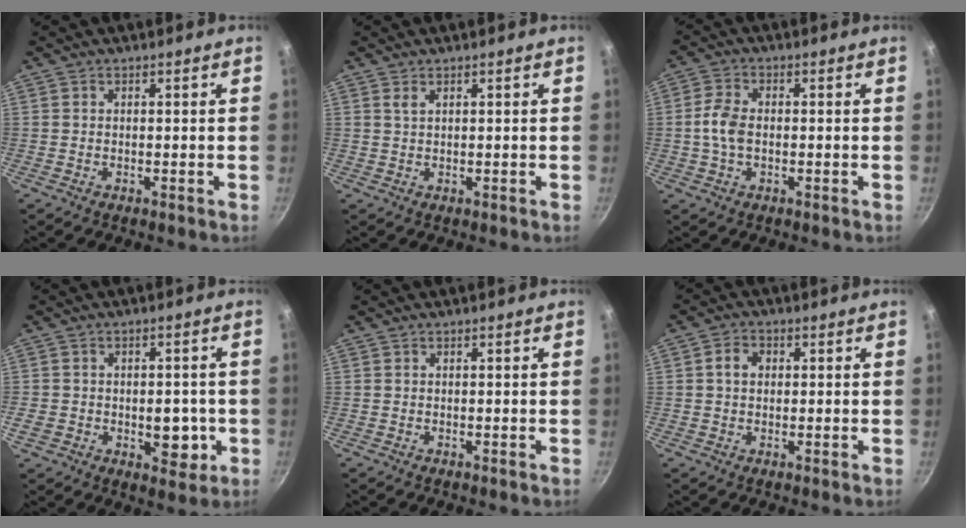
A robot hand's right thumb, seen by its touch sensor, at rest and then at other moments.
{"total": 1.1, "force": [0.6, 0.4, 0.8], "torque": [-0.015, -0.001, 0.015]}
{"total": 5.6, "force": [-0.4, 3.6, 4.3], "torque": [-0.087, 0.015, -0.013]}
{"total": 8.4, "force": [-1.5, 5.8, 5.9], "torque": [-0.049, 0.004, -0.017]}
{"total": 0.0}
{"total": 3.6, "force": [0.5, 2.9, 2.1], "torque": [-0.026, 0.009, 0.003]}